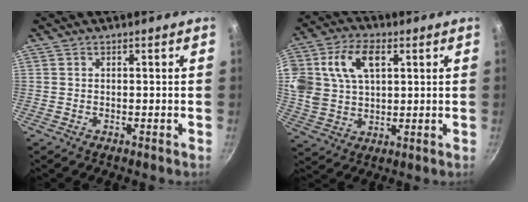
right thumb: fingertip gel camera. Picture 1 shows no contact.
{"total": 17.0, "force": [5.3, 11.5, 11.4], "torque": [-0.238, 0.014, 0.100]}